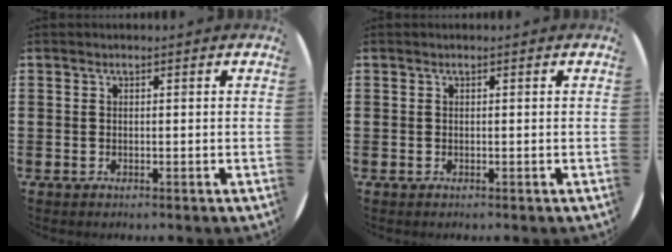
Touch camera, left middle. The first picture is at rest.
{"total": 0.0}